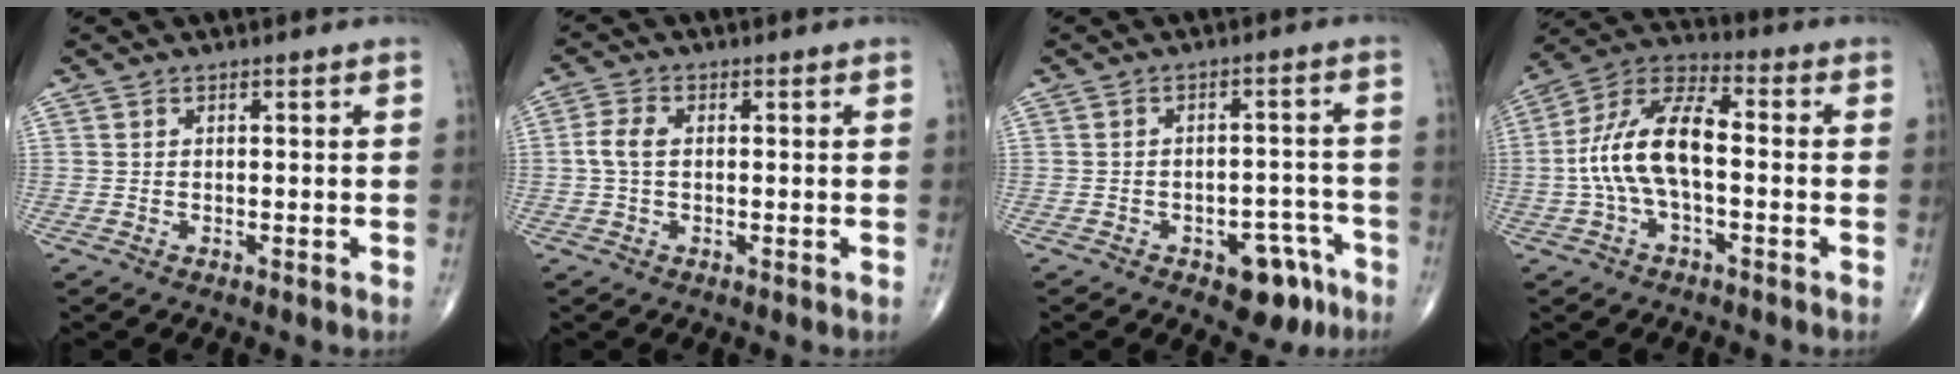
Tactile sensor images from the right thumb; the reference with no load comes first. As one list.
[{"total": 3.7, "force": [0.0, 2.3, 2.9], "torque": [-0.069, 0.009, -0.004]}, {"total": 7.9, "force": [-4.6, 4.3, 4.9], "torque": [-0.032, 0.040, -0.056]}, {"total": 13.4, "force": [-1.3, 6.3, 11.8], "torque": [-0.239, 0.044, -0.031]}]